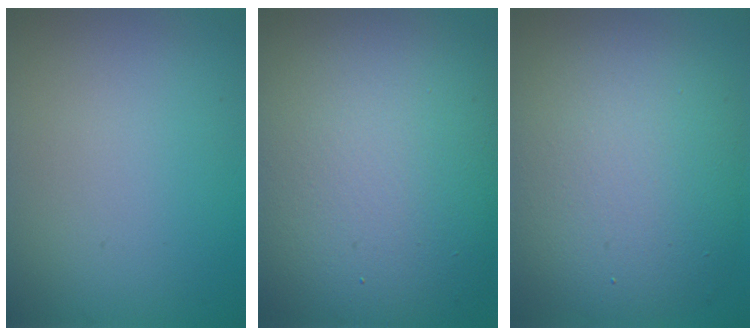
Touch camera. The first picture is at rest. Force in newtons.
{"total": 16.2, "press": 16.2, "slide": 1.0}
{"total": 10.5, "press": 10.5, "slide": 0.4}